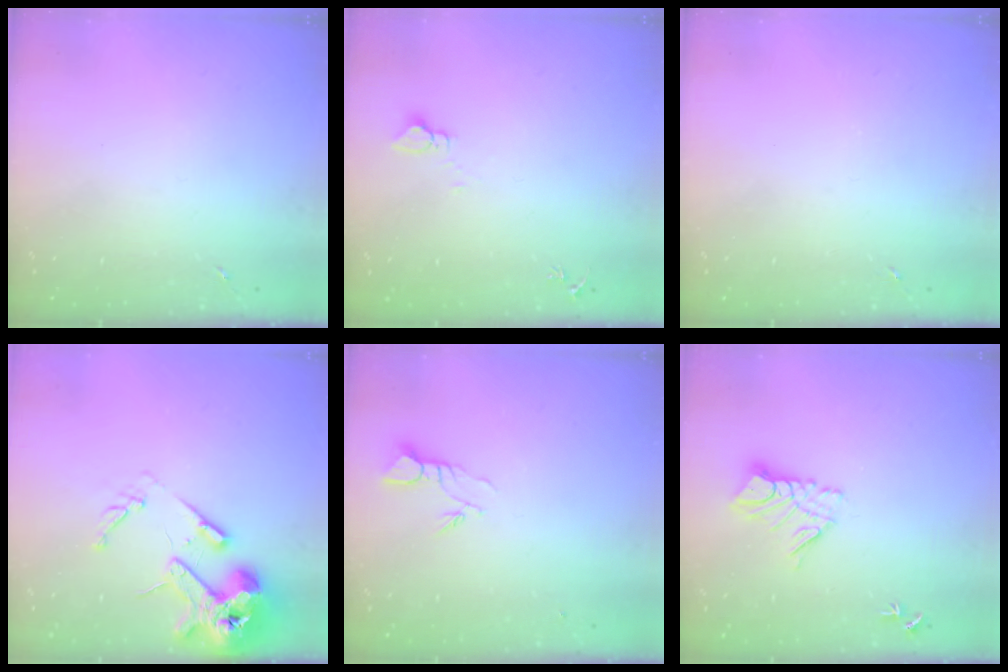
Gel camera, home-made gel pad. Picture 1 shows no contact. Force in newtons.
{"total": 2.7, "press": 2.7, "slide": 0.2}
{"total": 0.0}
{"total": 16.3, "press": 16.2, "slide": 2.3}
{"total": 3.4, "press": 3.4, "slide": 0.2}
{"total": 9.8, "press": 9.8, "slide": 0.9}